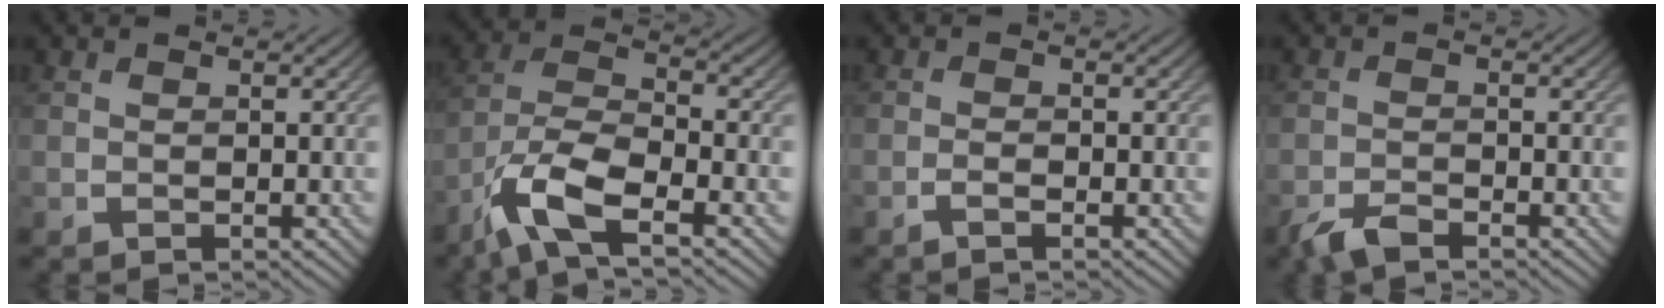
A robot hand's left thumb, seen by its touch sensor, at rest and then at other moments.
{"total": 9.9, "force": [-6.0, 3.3, 7.2], "torque": [-0.145, -0.001, -0.133]}
{"total": 1.4, "force": [-1.0, 0.2, 1.0], "torque": [-0.019, 0.004, -0.022]}
{"total": 3.0, "force": [-2.5, 0.8, 1.5], "torque": [-0.033, -0.002, -0.055]}